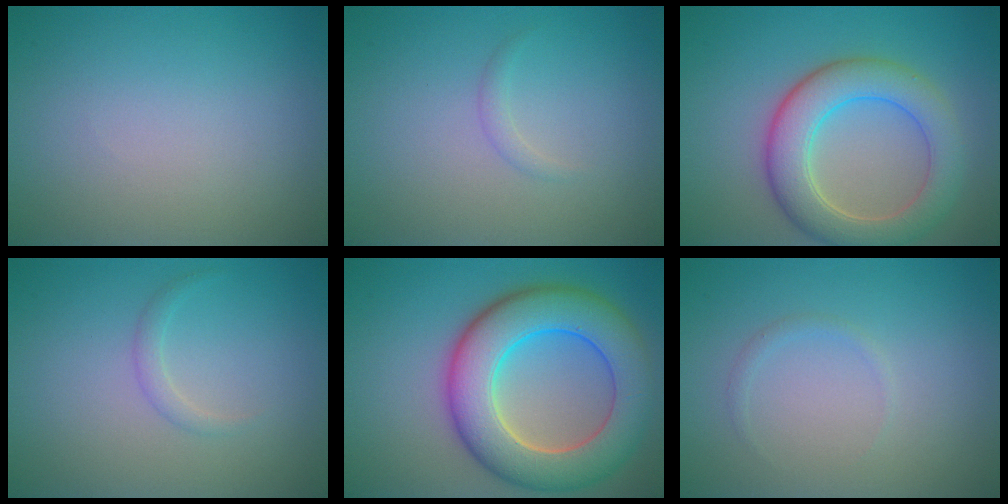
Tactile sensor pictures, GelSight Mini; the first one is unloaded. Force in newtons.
{"total": 0.8, "press": 0.8, "slide": 0.1}
{"total": 6.6, "press": 6.6, "slide": 0.4}
{"total": 1.0, "press": 1.0, "slide": 0.1}
{"total": 10.2, "press": 10.2, "slide": 0.6}
{"total": 0.7, "press": 0.7, "slide": 0.1}